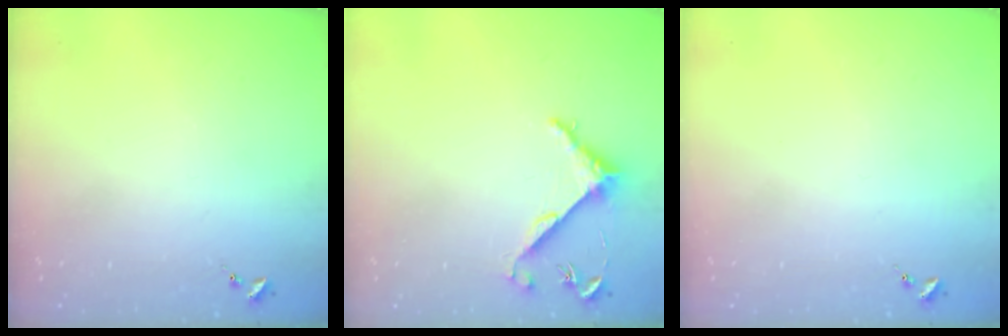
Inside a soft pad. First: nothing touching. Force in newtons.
{"total": 5.6, "press": 5.6, "slide": 0.2}
{"total": 0.0}